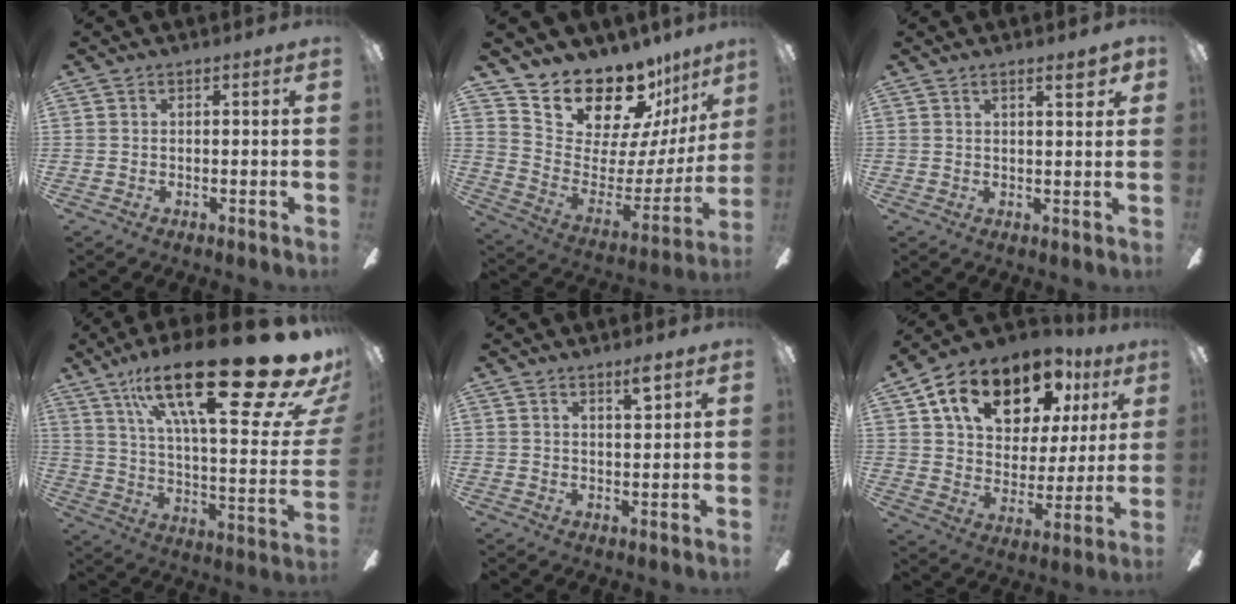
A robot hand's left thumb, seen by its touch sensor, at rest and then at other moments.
{"total": 18.8, "force": [16.8, 7.1, 4.9], "torque": [-0.092, -0.150, 0.305]}
{"total": 4.4, "force": [2.6, 1.0, 3.4], "torque": [-0.040, -0.008, 0.036]}
{"total": 32.9, "force": [19.7, 7.8, 25.2], "torque": [-0.407, -0.127, 0.314]}
{"total": 3.9, "force": [2.8, 0.6, 2.6], "torque": [-0.041, -0.009, 0.044]}
{"total": 18.7, "force": [11.3, 11.1, 10.0], "torque": [-0.172, -0.052, 0.201]}